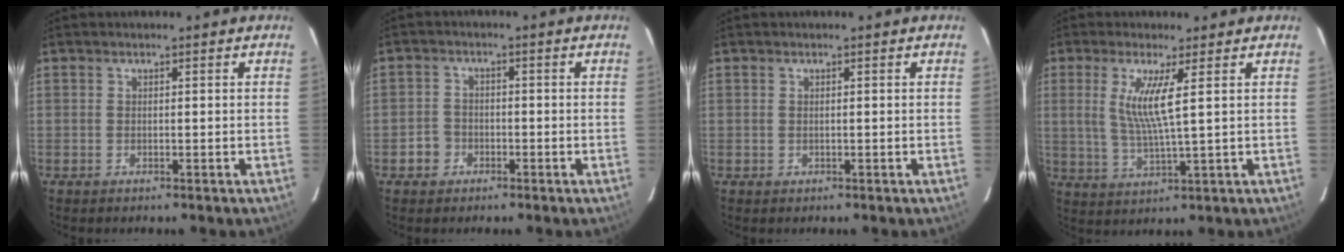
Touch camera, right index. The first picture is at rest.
{"total": 3.5, "force": [-1.8, 3.0, 0.6], "torque": [-0.015, 0.011, -0.031]}
{"total": 0.0}
{"total": 6.9, "force": [2.0, 0.0, 6.7], "torque": [-0.137, -0.012, 0.041]}